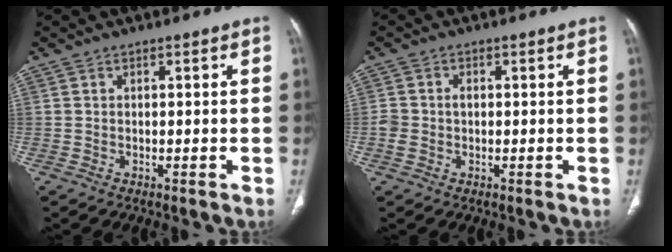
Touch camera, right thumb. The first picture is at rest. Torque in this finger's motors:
{"motor_torque": [0.65, 0.53, 0.22, 0.56, 0.00]}